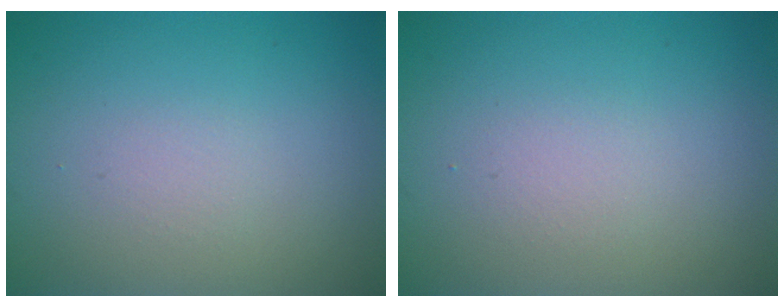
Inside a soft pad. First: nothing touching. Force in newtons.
{"total": 1.1, "press": 1.1, "slide": 0.1}